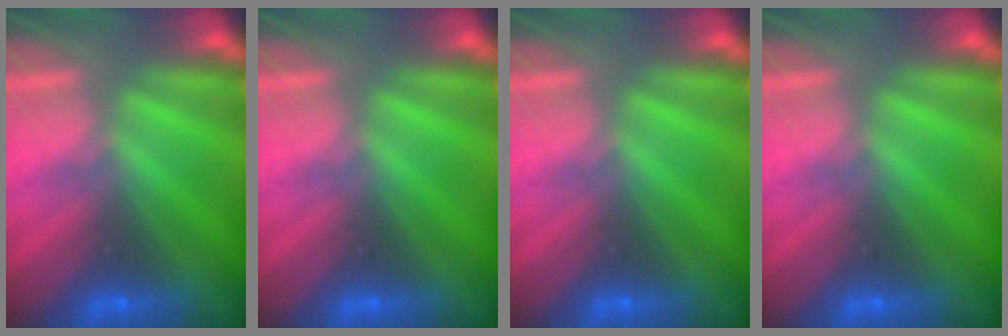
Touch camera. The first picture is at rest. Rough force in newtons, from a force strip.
{"total": 0.0}
{"total": 0.0}
{"total": 0.0}